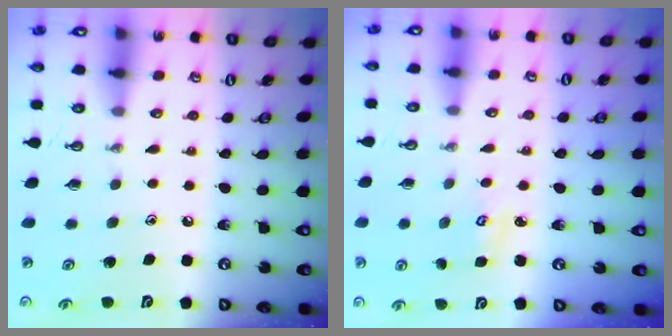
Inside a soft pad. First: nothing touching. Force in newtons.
{"total": 2.6, "press": 2.6, "slide": 0.3}